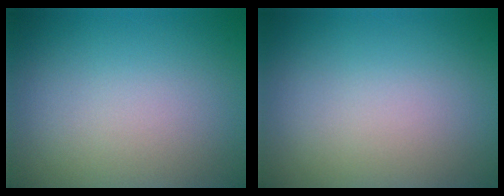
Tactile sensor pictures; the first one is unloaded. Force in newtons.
{"total": 0.0}